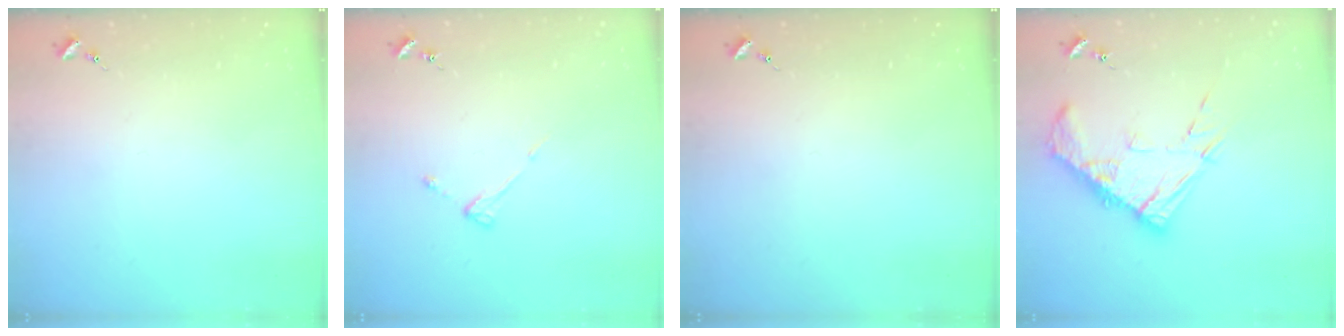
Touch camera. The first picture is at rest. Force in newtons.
{"total": 4.2, "press": 4.2, "slide": 0.4}
{"total": 0.0}
{"total": 13.3, "press": 13.2, "slide": 1.2}